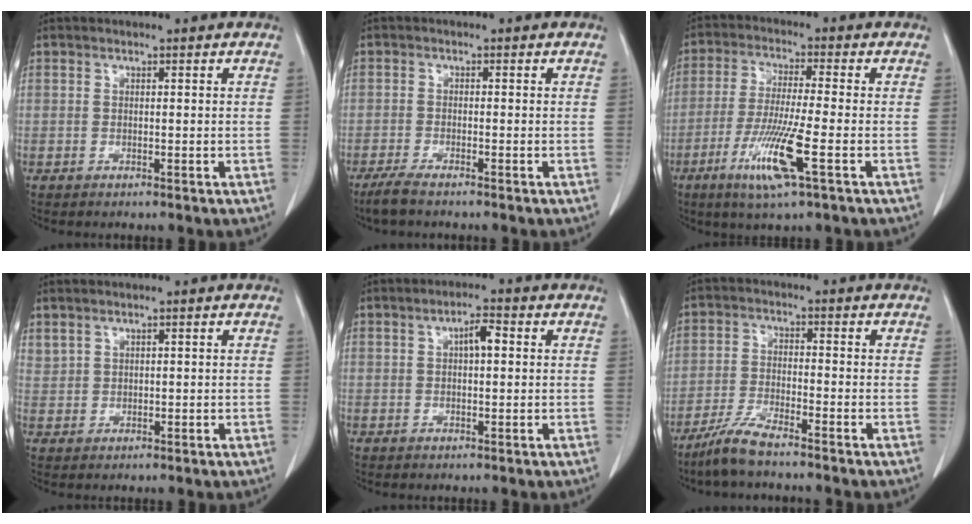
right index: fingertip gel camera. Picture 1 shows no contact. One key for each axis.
{"total": 3.4, "fx": -2.7, "fy": 0.3, "fz": 1.9, "tx": -0.042, "ty": -0.009, "tz": -0.049}
{"total": 10.1, "fx": -4.0, "fy": 0.0, "fz": 9.2, "tx": -0.185, "ty": -0.022, "tz": -0.077}
{"total": 1.7, "fx": 1.4, "fy": 0.9, "fz": 0.3, "tx": 0.000, "ty": 0.008, "tz": 0.033}
{"total": 3.2, "fx": 0.7, "fy": 0.9, "fz": 3.0, "tx": -0.050, "ty": 0.008, "tz": 0.010}
{"total": 5.6, "fx": -4.7, "fy": 0.2, "fz": 3.1, "tx": -0.070, "ty": -0.017, "tz": -0.097}